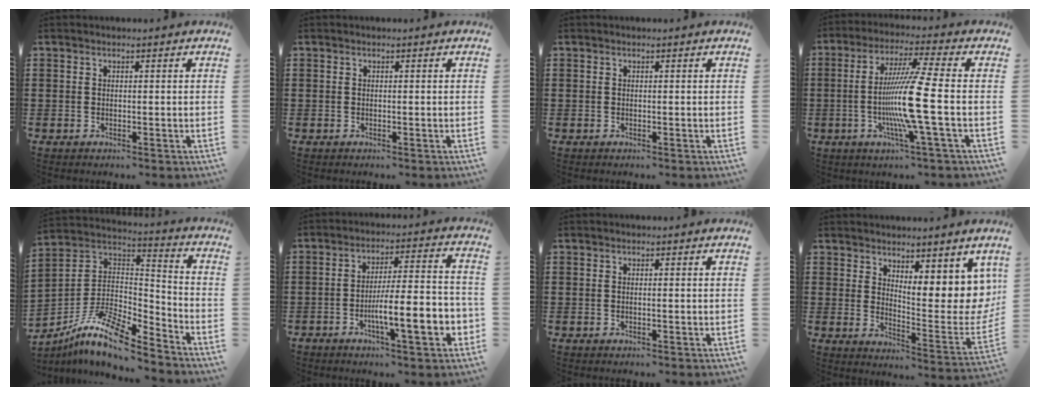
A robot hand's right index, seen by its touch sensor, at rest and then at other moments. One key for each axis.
{"total": 0.0}
{"total": 0.0}
{"total": 11.9, "fx": -2.3, "fy": -0.8, "fz": 11.6, "tx": -0.243, "ty": -0.026, "tz": -0.060}
{"total": 11.7, "fx": -9.3, "fy": 2.6, "fz": 6.6, "tx": -0.141, "ty": 0.018, "tz": -0.188}
{"total": 10.7, "fx": -4.1, "fy": 1.9, "fz": 9.7, "tx": -0.165, "ty": -0.009, "tz": -0.075}
{"total": 0.5, "fx": -0.2, "fy": -0.1, "fz": 0.5, "tx": -0.008, "ty": -0.003, "tz": -0.003}
{"total": 7.8, "fx": 5.2, "fy": 3.6, "fz": 4.5, "tx": -0.051, "ty": -0.056, "tz": 0.090}